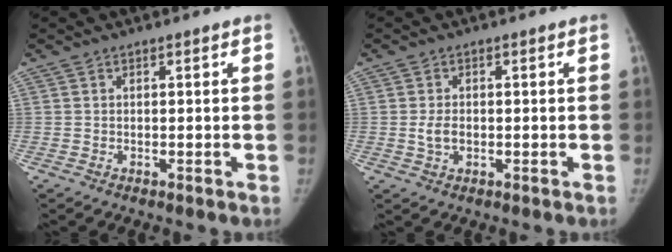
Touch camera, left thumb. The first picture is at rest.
{"total": 3.0, "force": [-0.4, 2.1, 2.1], "torque": [-0.039, 0.003, -0.006]}